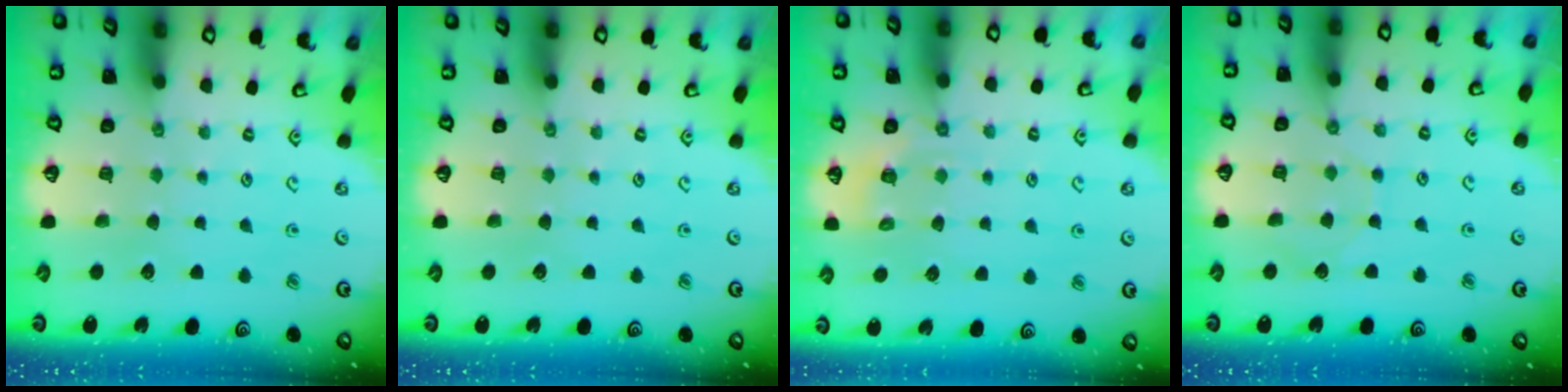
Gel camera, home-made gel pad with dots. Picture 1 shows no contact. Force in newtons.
{"total": 0.0}
{"total": 2.9, "press": 2.6, "slide": 1.2}
{"total": 4.9, "press": 4.9, "slide": 0.3}